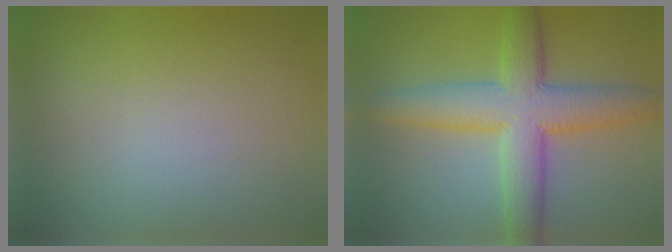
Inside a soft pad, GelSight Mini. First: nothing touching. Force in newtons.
{"total": 7.4, "press": 7.4, "slide": 0.1}